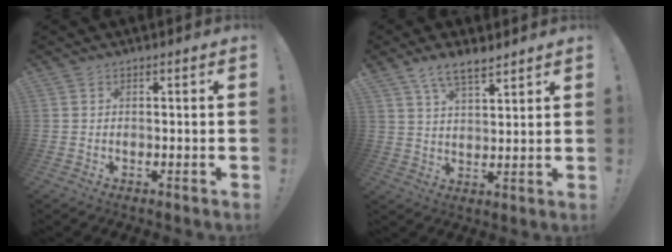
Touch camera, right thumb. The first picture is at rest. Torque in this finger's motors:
{"motor_torque": [0.01, 0.07, 0.51, 0.46, 0.00]}